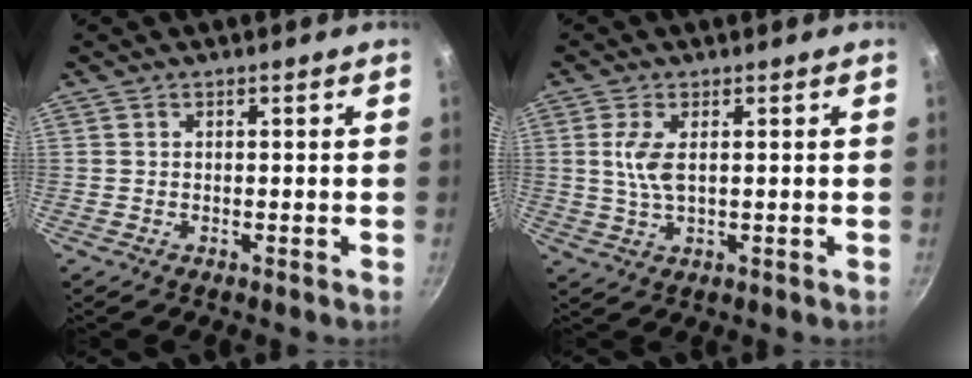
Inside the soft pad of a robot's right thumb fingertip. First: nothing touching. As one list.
[{"total": 4.9, "force": [0.9, 2.0, 4.4], "torque": [-0.097, -0.001, 0.022]}]